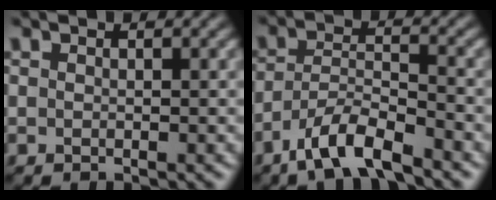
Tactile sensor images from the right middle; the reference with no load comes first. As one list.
[{"total": 5.5, "force": [-4.1, 1.4, 3.4], "torque": [-0.063, 0.001, -0.080]}]